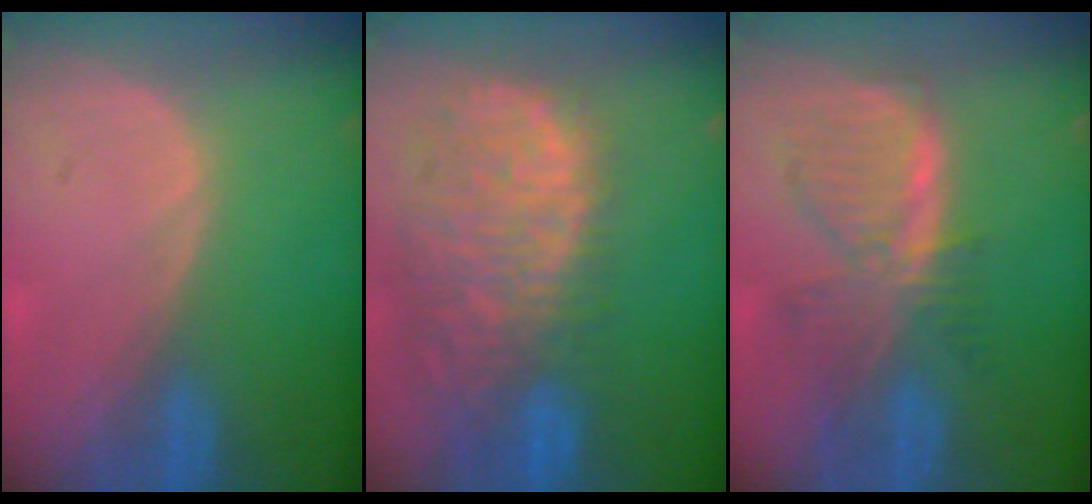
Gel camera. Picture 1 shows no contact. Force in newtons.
{"total": 13.6, "press": 11.0, "slide": 7.9}
{"total": 7.5, "press": 6.8, "slide": 3.1}